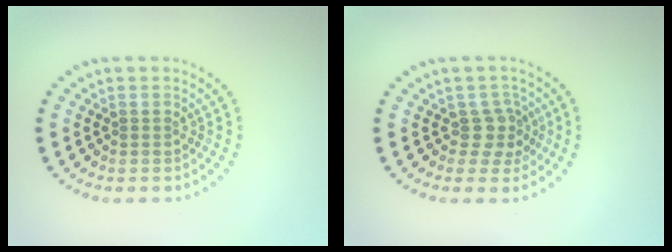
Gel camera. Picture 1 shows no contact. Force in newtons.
{"total": 2.2, "press": 1.8, "slide": 1.3}